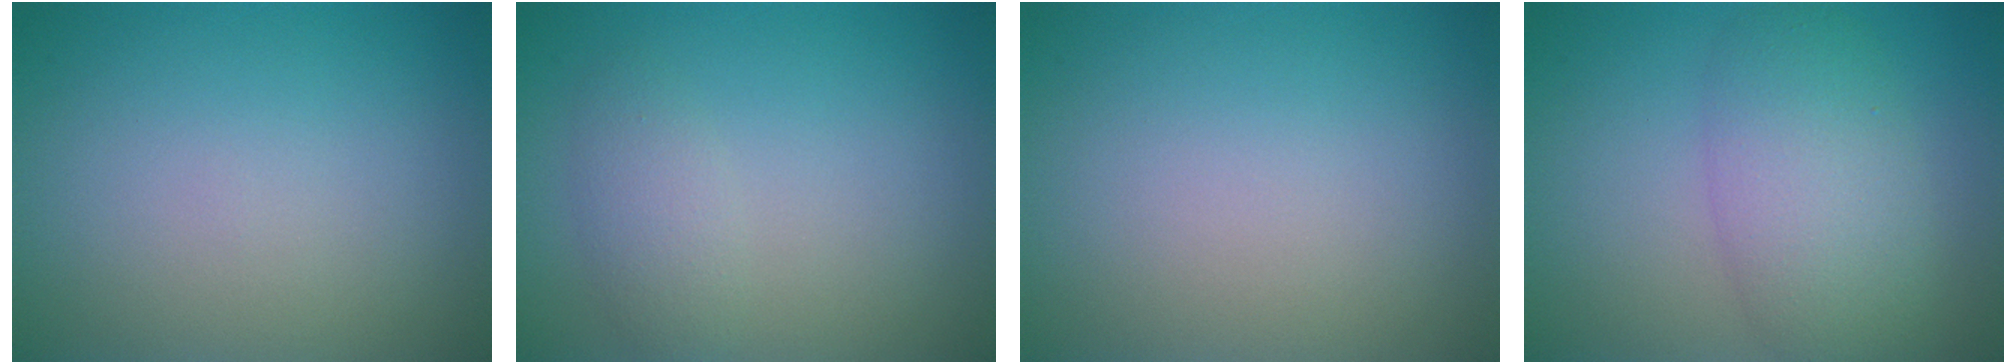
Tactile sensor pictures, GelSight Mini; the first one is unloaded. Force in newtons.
{"total": 1.9, "press": 1.9, "slide": 0.1}
{"total": 0.0}
{"total": 5.6, "press": 5.6, "slide": 0.1}